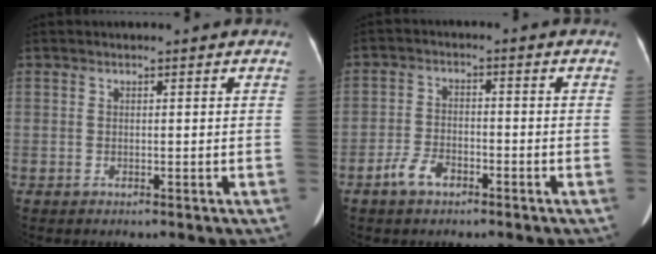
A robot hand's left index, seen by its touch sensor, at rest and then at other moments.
{"total": 4.8, "force": [-4.1, 1.9, 1.7], "torque": [-0.039, -0.001, -0.075]}